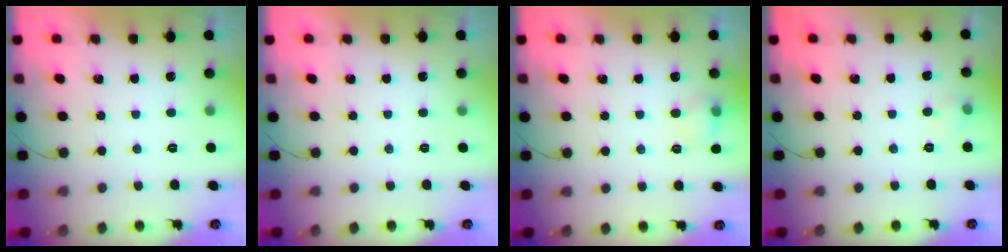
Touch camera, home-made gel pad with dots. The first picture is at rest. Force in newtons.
{"total": 0.0}
{"total": 6.0, "press": 5.8, "slide": 1.6}
{"total": 4.2, "press": 3.9, "slide": 1.5}